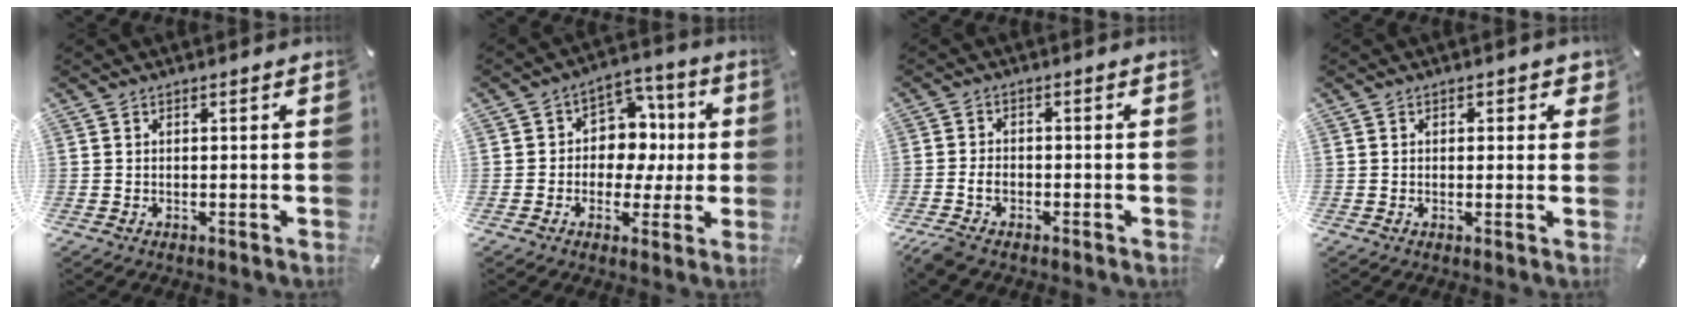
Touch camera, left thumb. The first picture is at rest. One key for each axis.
{"total": 9.3, "fx": -0.3, "fy": 8.6, "fz": 3.5, "tx": -0.041, "ty": 0.005, "tz": -0.005}
{"total": 3.2, "fx": -1.8, "fy": 1.9, "fz": 1.9, "tx": -0.046, "ty": 0.008, "tz": -0.038}
{"total": 1.5, "fx": 0.3, "fy": 1.2, "fz": 0.9, "tx": 0.006, "ty": -0.003, "tz": -0.002}